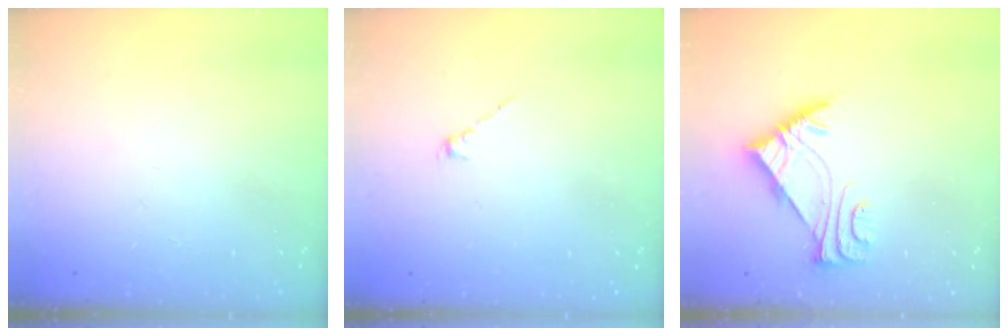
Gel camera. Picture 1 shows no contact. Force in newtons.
{"total": 0.0}
{"total": 5.7, "press": 5.6, "slide": 0.9}